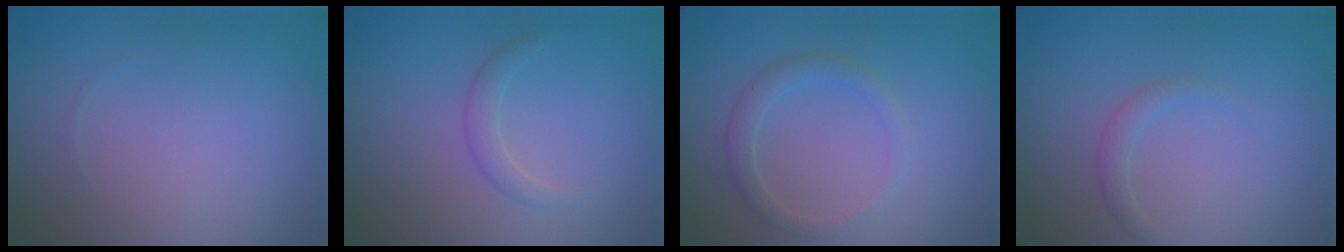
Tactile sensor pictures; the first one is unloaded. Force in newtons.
{"total": 1.2, "press": 1.2, "slide": 0.0}
{"total": 1.9, "press": 1.9, "slide": 0.1}
{"total": 1.1, "press": 1.1, "slide": 0.0}